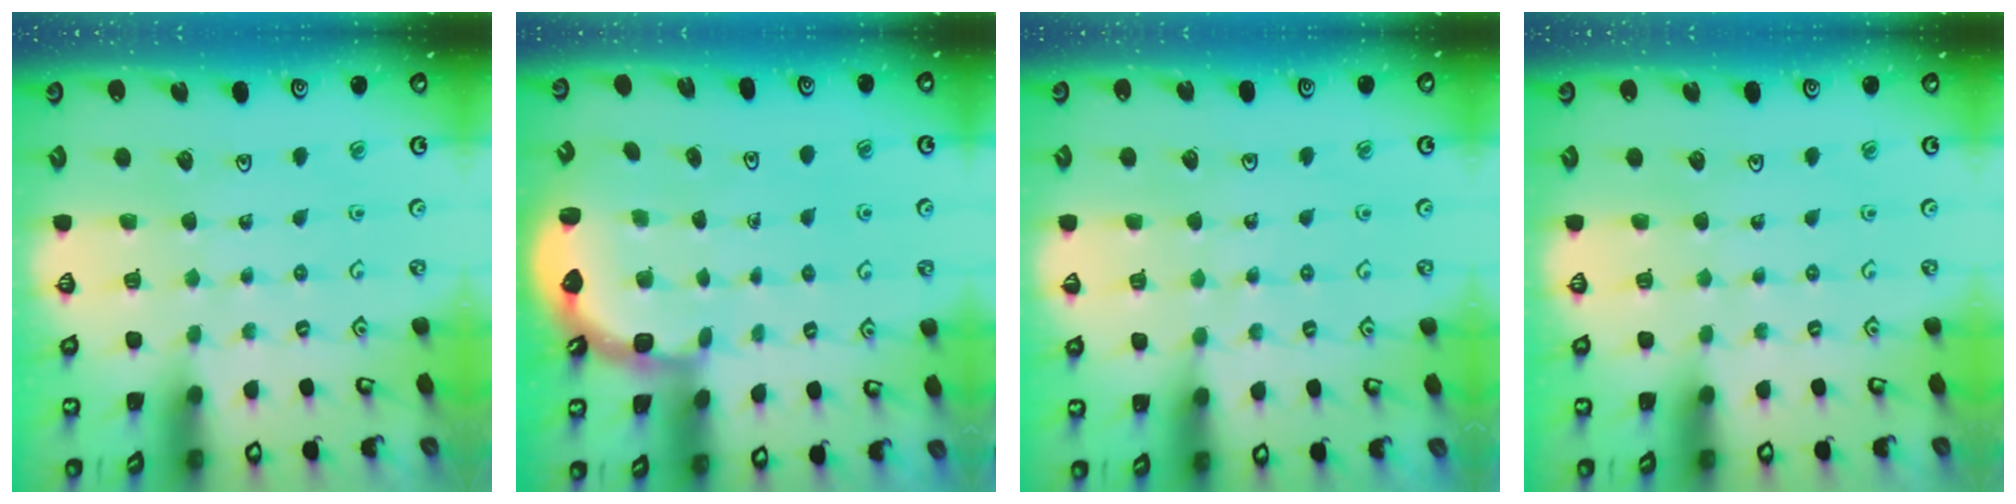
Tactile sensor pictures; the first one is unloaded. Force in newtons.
{"total": 2.4, "press": 2.0, "slide": 1.3}
{"total": 1.7, "press": 1.7, "slide": 0.2}
{"total": 0.0}